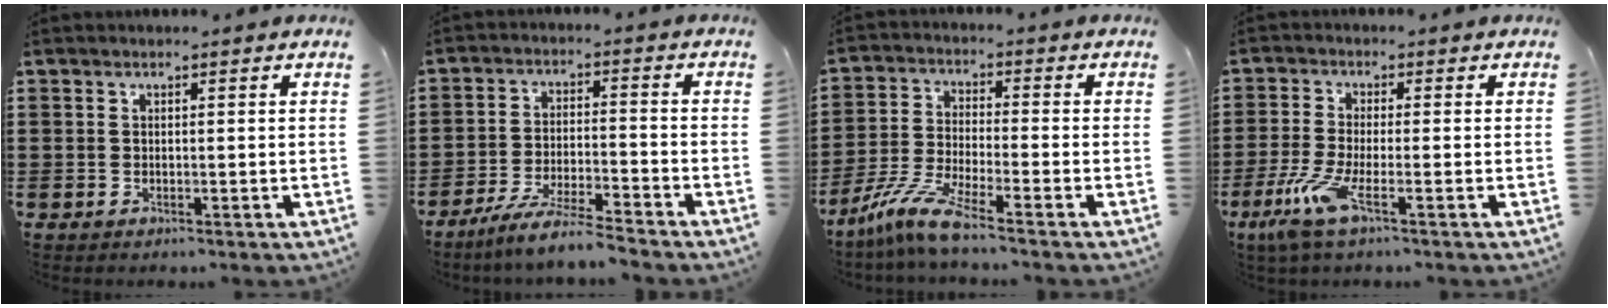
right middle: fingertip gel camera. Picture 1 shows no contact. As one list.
[{"total": 6.2, "force": [-5.6, -0.2, 2.5], "torque": [-0.059, -0.013, -0.111]}, {"total": 7.3, "force": [-5.7, 0.4, 4.5], "torque": [-0.114, -0.017, -0.116]}, {"total": 5.9, "force": [-2.9, 1.1, 5.0], "torque": [-0.126, -0.018, -0.059]}]